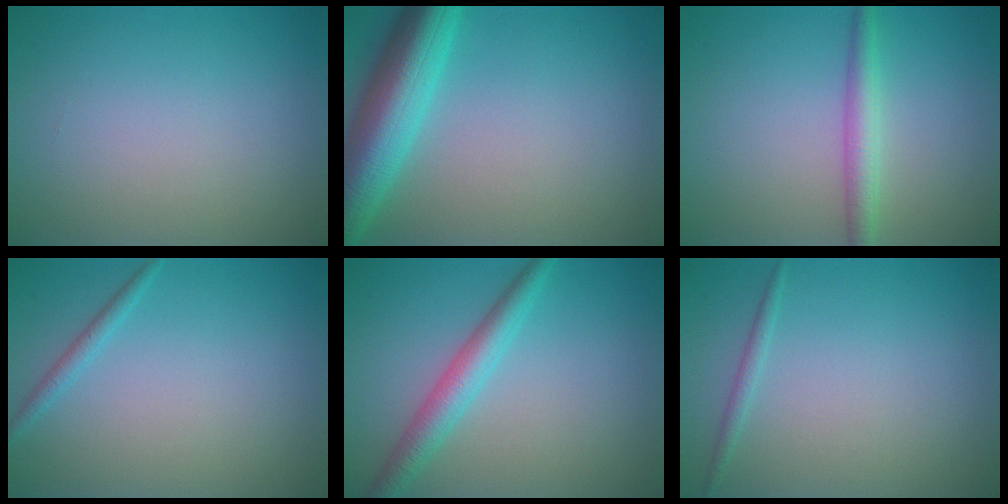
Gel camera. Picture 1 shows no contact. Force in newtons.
{"total": 8.1, "press": 8.1, "slide": 0.3}
{"total": 2.6, "press": 2.6, "slide": 0.1}
{"total": 1.2, "press": 1.2, "slide": 0.0}
{"total": 3.3, "press": 3.3, "slide": 0.1}
{"total": 0.9, "press": 0.9, "slide": 0.1}